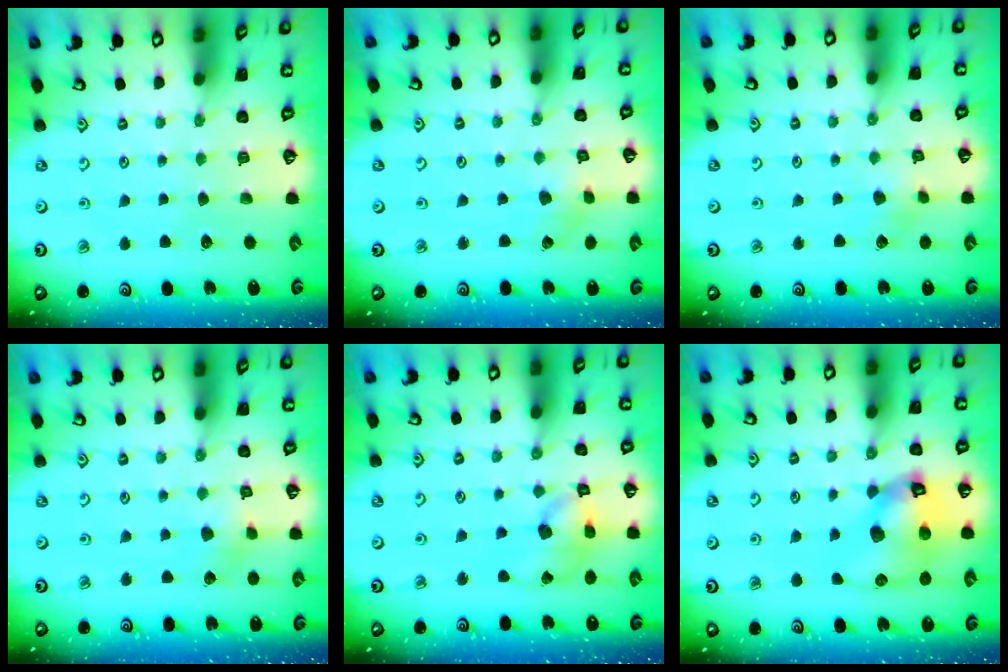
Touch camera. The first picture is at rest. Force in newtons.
{"total": 1.9, "press": 1.9, "slide": 0.2}
{"total": 2.7, "press": 2.6, "slide": 0.5}
{"total": 4.0, "press": 4.0, "slide": 0.5}
{"total": 13.6, "press": 13.4, "slide": 1.9}
{"total": 12.8, "press": 12.7, "slide": 1.8}